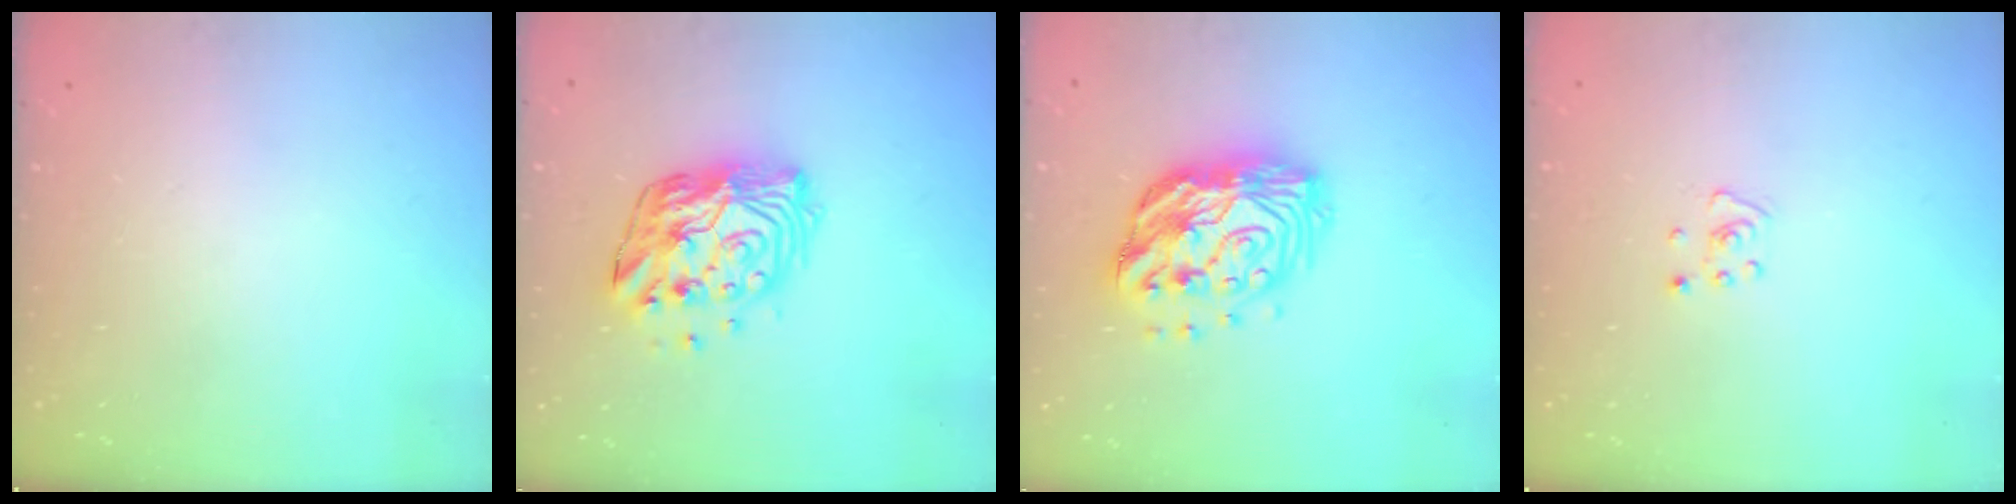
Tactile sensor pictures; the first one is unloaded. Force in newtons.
{"total": 14.2, "press": 14.2, "slide": 1.3}
{"total": 16.6, "press": 16.5, "slide": 1.5}
{"total": 3.2, "press": 3.2, "slide": 0.2}